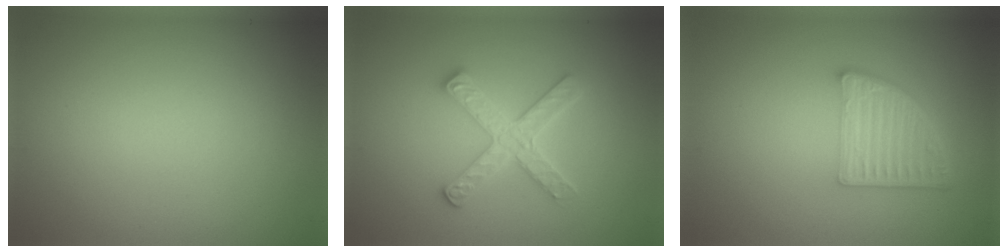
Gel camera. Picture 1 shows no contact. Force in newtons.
{"total": 2.9, "press": 2.9, "slide": 0.5}
{"total": 4.7, "press": 3.4, "slide": 3.2}